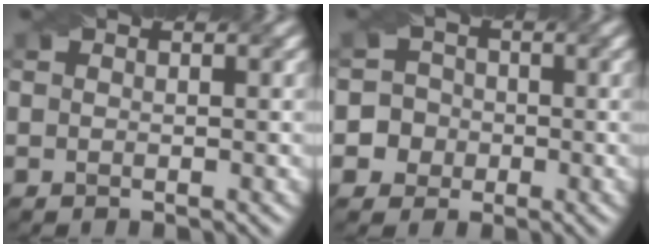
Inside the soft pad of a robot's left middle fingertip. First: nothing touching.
{"total": 5.0, "force": [-1.5, 4.7, 0.5], "torque": [0.007, 0.018, -0.048]}